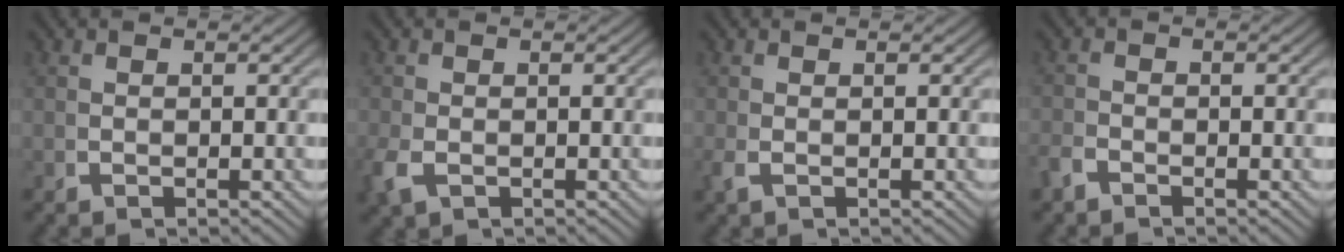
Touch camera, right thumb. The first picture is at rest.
{"total": 1.5, "force": [-0.6, 1.1, 0.9], "torque": [-0.026, -0.009, -0.004]}
{"total": 0.6, "force": [-0.1, 0.2, 0.5], "torque": [-0.019, -0.002, 0.001]}
{"total": 1.0, "force": [-1.0, 0.1, 0.1], "torque": [0.006, -0.001, -0.022]}